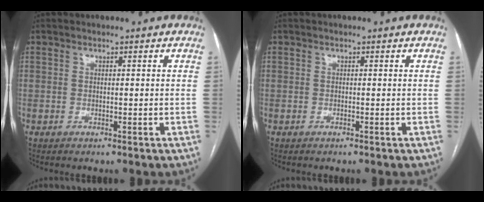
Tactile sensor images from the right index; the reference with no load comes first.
{"total": 0.0}